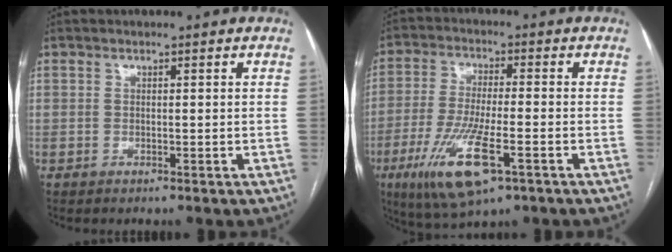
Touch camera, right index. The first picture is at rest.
{"total": 12.9, "force": [-5.9, 2.4, 11.2], "torque": [-0.229, -0.029, -0.099]}